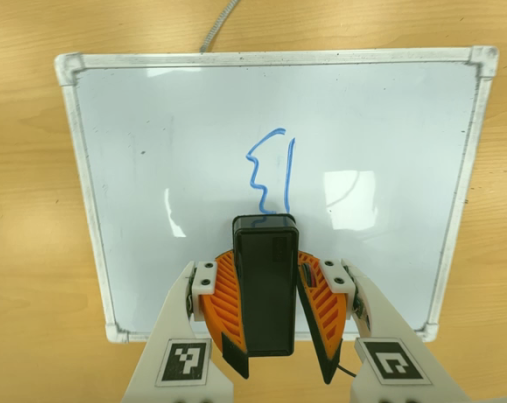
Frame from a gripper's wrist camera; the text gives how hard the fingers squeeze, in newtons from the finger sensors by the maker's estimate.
{"total": 9.7, "left": 9.6, "right": 9.8}